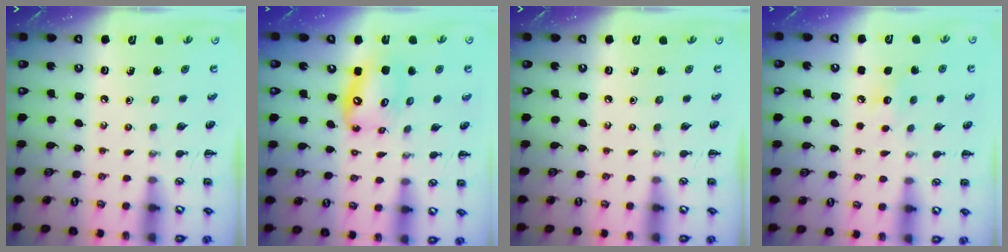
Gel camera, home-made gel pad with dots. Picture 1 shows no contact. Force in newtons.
{"total": 12.3, "press": 11.9, "slide": 3.2}
{"total": 0.0}
{"total": 6.4, "press": 6.1, "slide": 1.7}